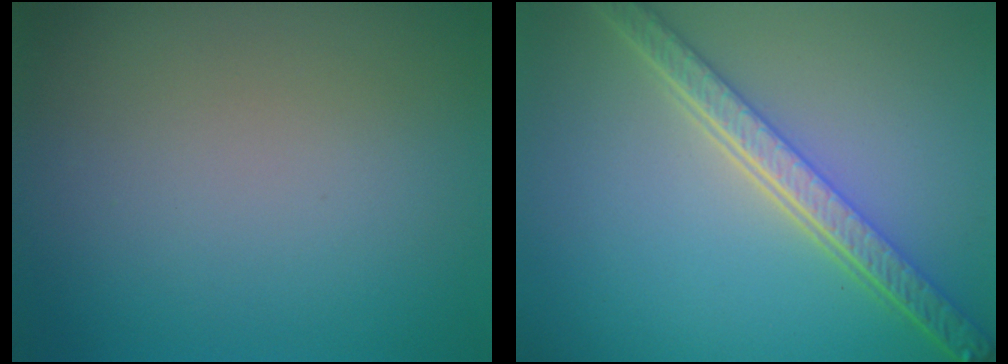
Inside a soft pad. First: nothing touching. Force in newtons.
{"total": 5.7, "press": 4.4, "slide": 3.7}